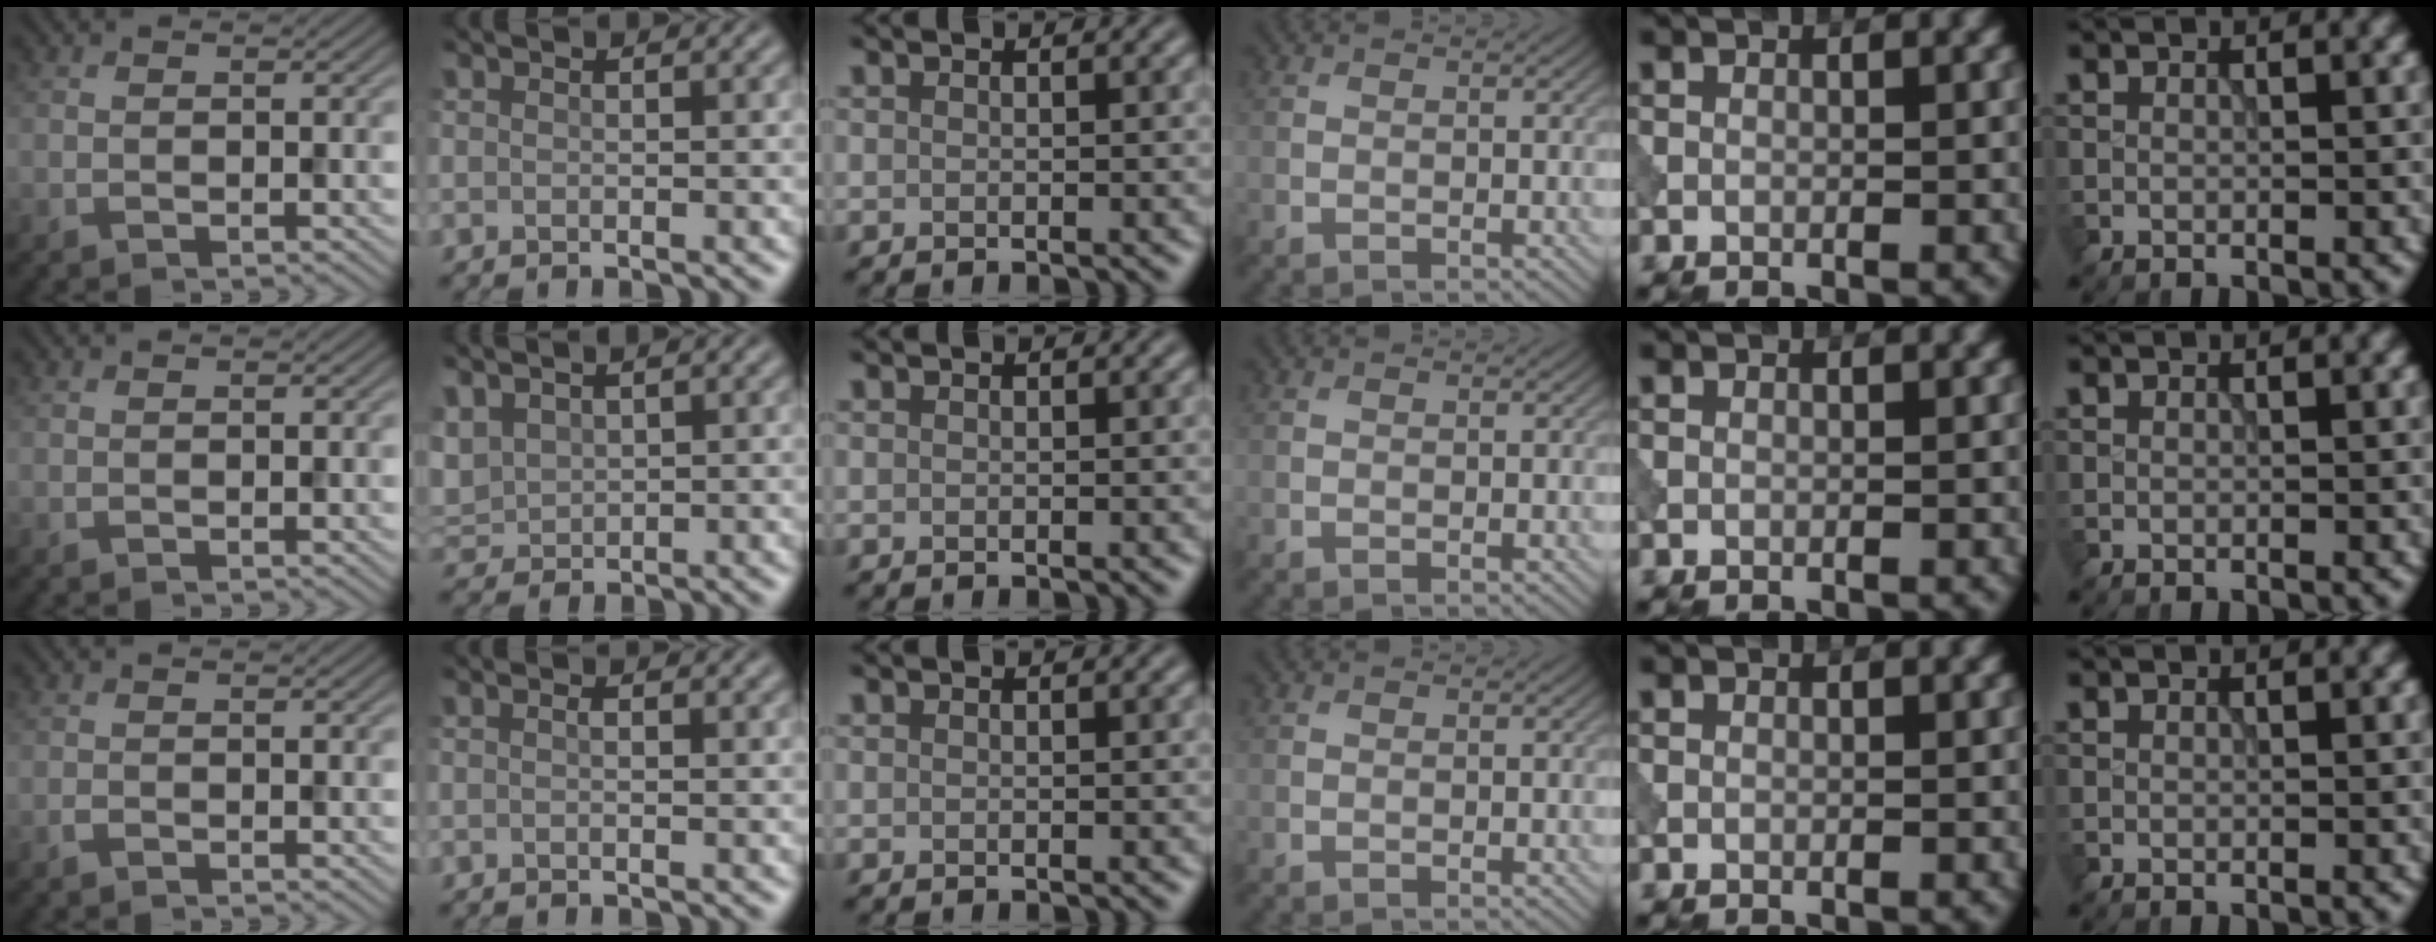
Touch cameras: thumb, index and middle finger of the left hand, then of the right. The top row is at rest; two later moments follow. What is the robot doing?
{"motion": "dispense", "object": "pipette"}